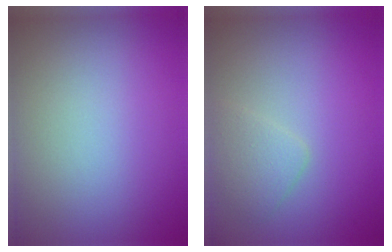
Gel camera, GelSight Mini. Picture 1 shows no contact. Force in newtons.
{"total": 1.9, "press": 1.9, "slide": 0.2}